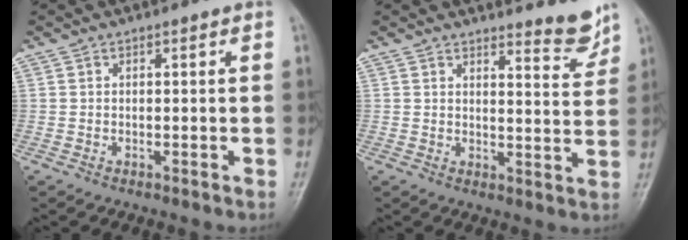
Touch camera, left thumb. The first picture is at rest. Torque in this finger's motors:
{"motor_torque": [-0.10, -0.09, -0.17, -0.23, 0.04]}